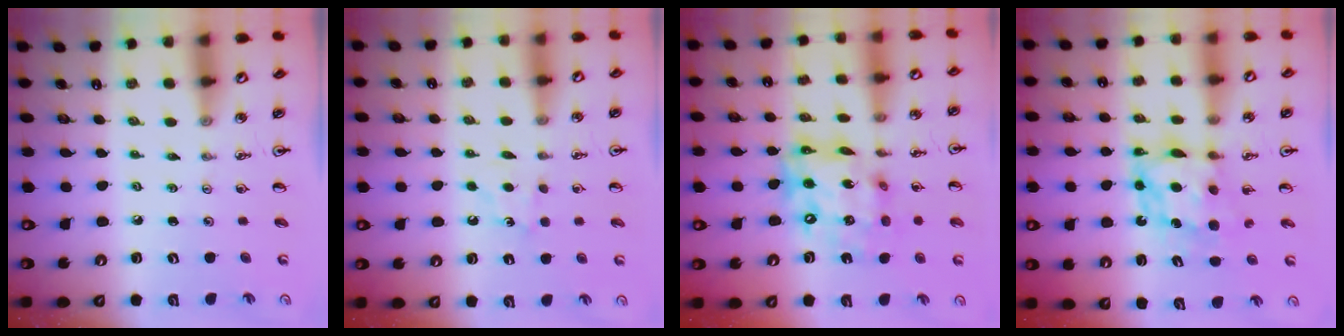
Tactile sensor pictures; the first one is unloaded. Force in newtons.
{"total": 6.4, "press": 6.4, "slide": 0.8}
{"total": 17.2, "press": 17.1, "slide": 1.4}
{"total": 7.2, "press": 7.1, "slide": 0.7}